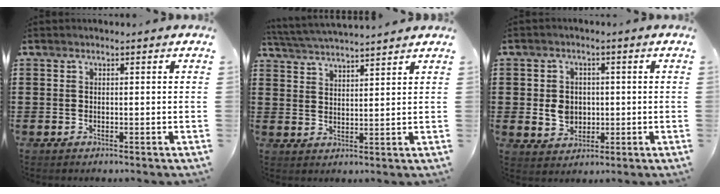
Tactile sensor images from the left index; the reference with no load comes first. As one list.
[{"total": 3.8, "force": [3.7, -0.5, 0.4], "torque": [-0.023, -0.019, 0.064]}, {"total": 4.3, "force": [-0.1, 3.7, 2.2], "torque": [-0.045, 0.007, -0.005]}]